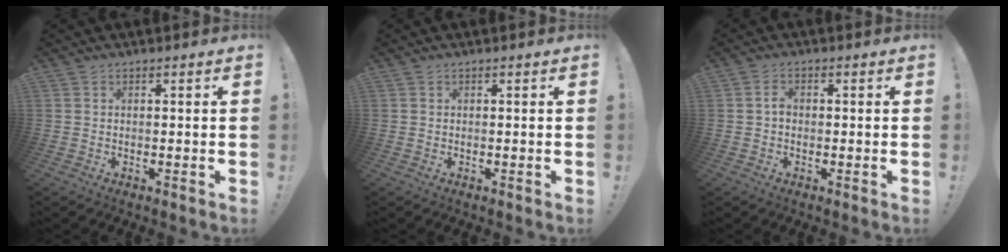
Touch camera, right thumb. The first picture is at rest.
{"total": 0.0}
{"total": 2.2, "force": [-0.4, 1.6, 1.5], "torque": [-0.022, 0.006, -0.010]}